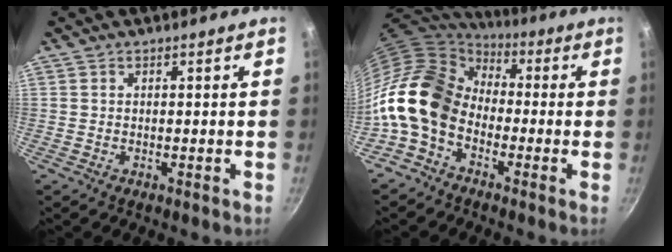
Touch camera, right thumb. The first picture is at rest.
{"total": 15.9, "force": [-2.5, 11.5, 10.7], "torque": [-0.178, 0.040, -0.070]}